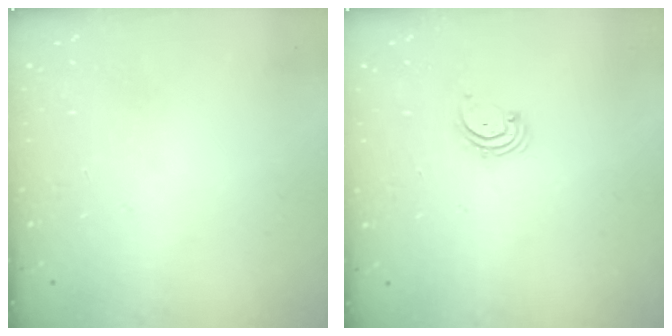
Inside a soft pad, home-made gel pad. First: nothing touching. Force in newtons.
{"total": 1.7, "press": 1.6, "slide": 0.2}